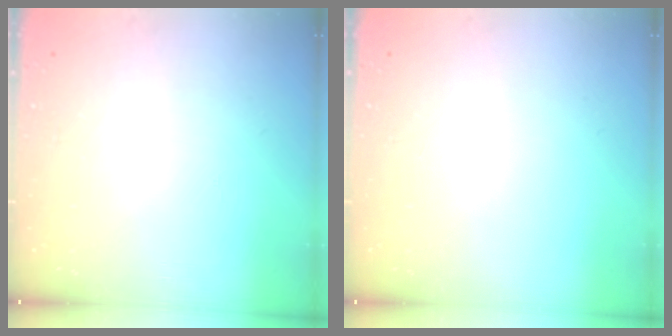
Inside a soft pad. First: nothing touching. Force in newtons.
{"total": 0.0}